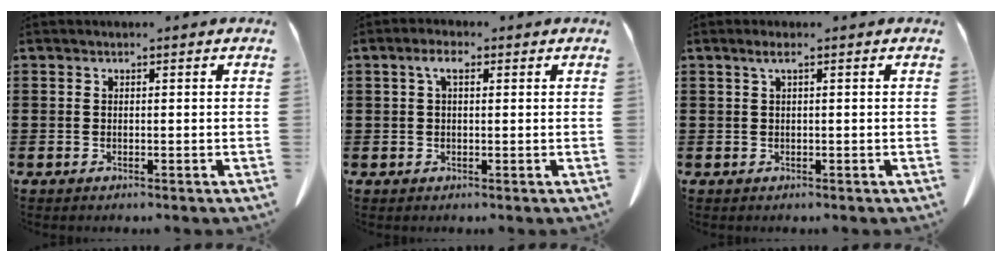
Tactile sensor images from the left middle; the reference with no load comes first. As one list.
[{"total": 3.0, "force": [1.0, 1.2, 2.6], "torque": [-0.057, 0.006, 0.016]}, {"total": 1.4, "force": [0.4, 0.0, 1.3], "torque": [-0.026, -0.001, 0.007]}]